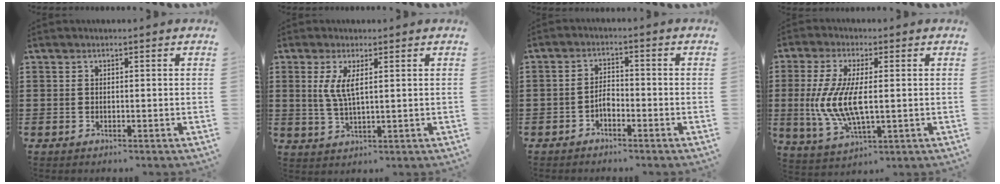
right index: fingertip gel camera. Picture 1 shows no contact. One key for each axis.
{"total": 4.3, "fx": 1.3, "fy": 1.1, "fz": 3.9, "tx": -0.089, "ty": -0.001, "tz": 0.018}
{"total": 2.4, "fx": -1.5, "fy": 1.1, "fz": 1.5, "tx": -0.032, "ty": 0.005, "tz": -0.031}
{"total": 9.1, "fx": -0.2, "fy": 3.4, "fz": 8.4, "tx": -0.201, "ty": -0.014, "tz": -0.012}